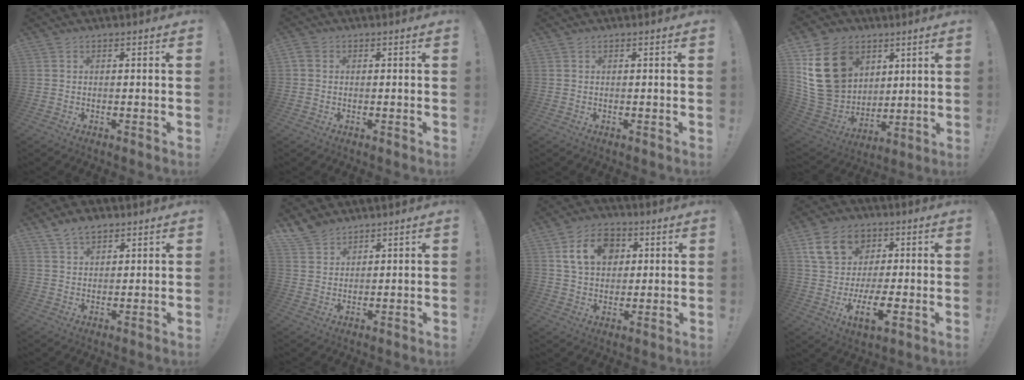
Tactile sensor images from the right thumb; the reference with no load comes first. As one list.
[{"total": 2.1, "force": [0.4, 1.8, 1.0], "torque": [-0.018, 0.006, 0.008]}, {"total": 0.0}, {"total": 22.2, "force": [7.7, 17.7, 10.9], "torque": [-0.211, -0.030, 0.165]}, {"total": 5.5, "force": [4.1, 2.9, 2.1], "torque": [-0.045, -0.016, 0.079]}, {"total": 6.0, "force": [5.1, 2.9, 0.9], "torque": [-0.025, -0.032, 0.102]}, {"total": 13.8, "force": [4.9, 10.4, 7.6], "torque": [-0.115, -0.003, 0.095]}, {"total": 17.4, "force": [1.4, 12.1, 12.4], "torque": [-0.204, 0.003, 0.034]}]